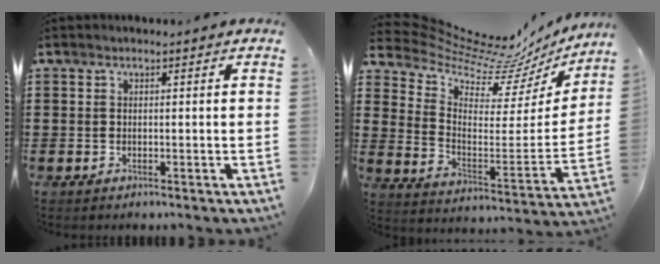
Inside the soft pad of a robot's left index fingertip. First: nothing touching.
{"total": 7.6, "force": [6.9, 2.2, 2.5], "torque": [-0.072, -0.073, 0.110]}